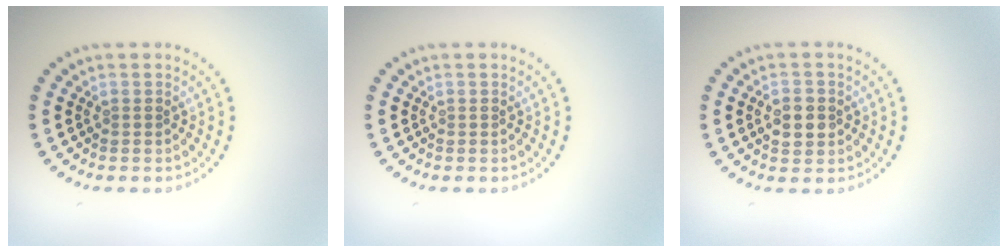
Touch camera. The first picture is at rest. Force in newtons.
{"total": 0.0}
{"total": 2.9, "press": 2.9, "slide": 0.1}